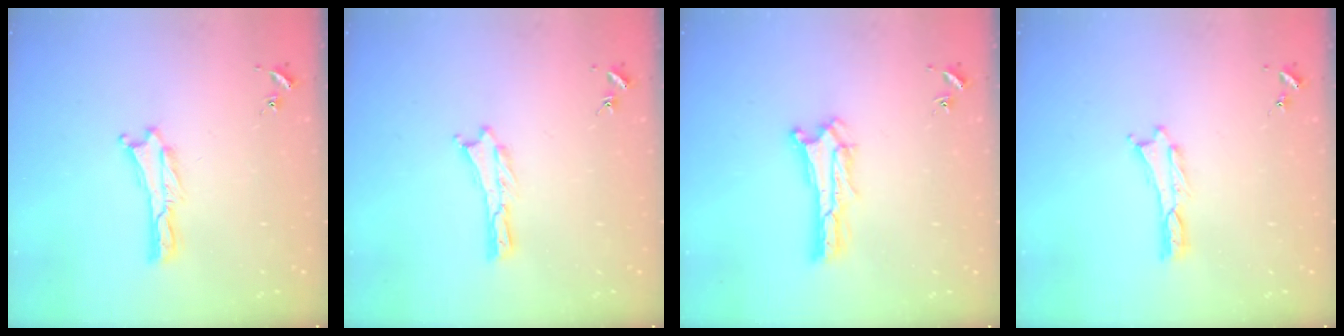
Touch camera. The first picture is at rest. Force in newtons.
{"total": 0.0}
{"total": 0.9, "press": 0.9, "slide": 0.2}
{"total": 0.0}